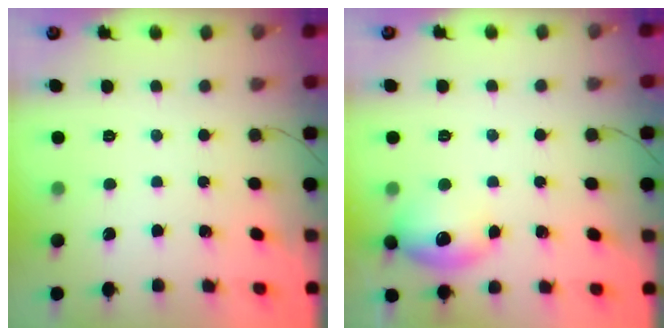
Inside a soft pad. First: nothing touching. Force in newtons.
{"total": 10.7, "press": 10.6, "slide": 1.2}